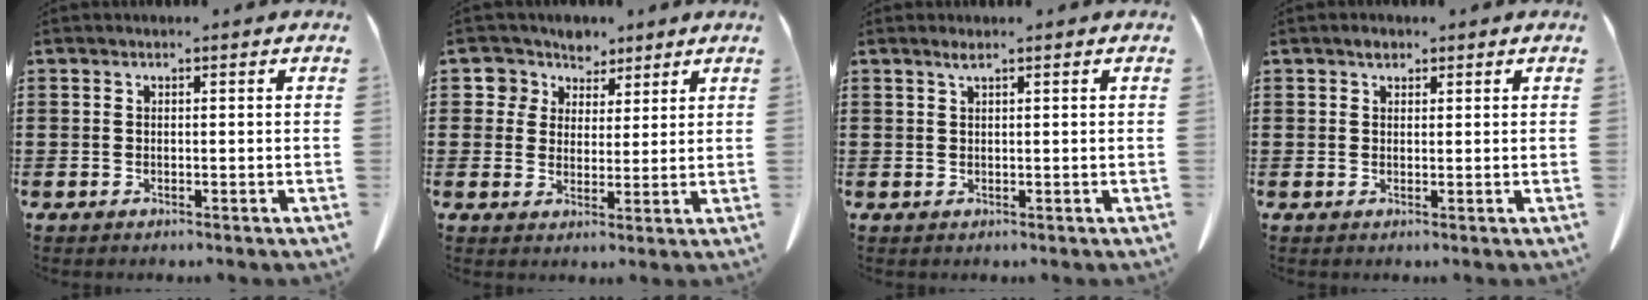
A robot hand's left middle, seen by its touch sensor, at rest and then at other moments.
{"total": 5.0, "force": [3.4, 3.7, 0.1], "torque": [-0.034, -0.004, 0.060]}
{"total": 1.1, "force": [0.7, 0.0, 0.8], "torque": [-0.016, 0.001, 0.013]}
{"total": 1.3, "force": [0.9, 0.8, 0.6], "torque": [-0.014, 0.004, 0.017]}